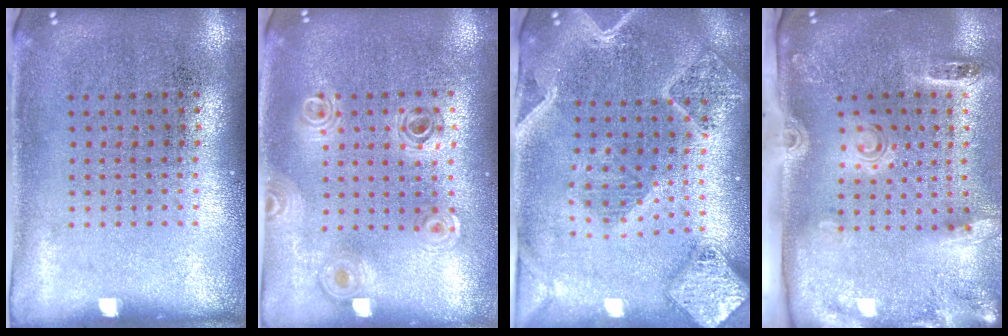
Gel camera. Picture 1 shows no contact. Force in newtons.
{"total": 0.9, "press": 0.9, "slide": 0.1}
{"total": 2.8, "press": 2.4, "slide": 1.3}
{"total": 2.8, "press": 1.9, "slide": 2.1}